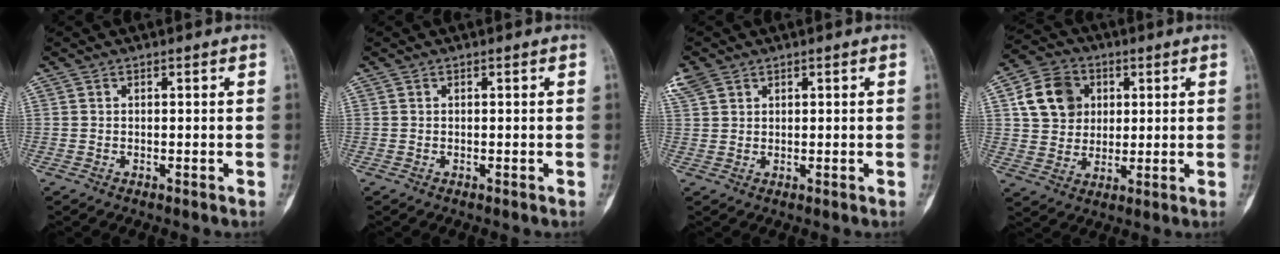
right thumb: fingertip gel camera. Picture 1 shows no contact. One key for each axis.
{"total": 0.0}
{"total": 4.1, "fx": 2.4, "fy": 2.9, "fz": 1.5, "tx": -0.033, "ty": 0.013, "tz": 0.056}
{"total": 11.0, "fx": 3.1, "fy": 9.2, "fz": 5.2, "tx": -0.067, "ty": -0.002, "tz": 0.055}